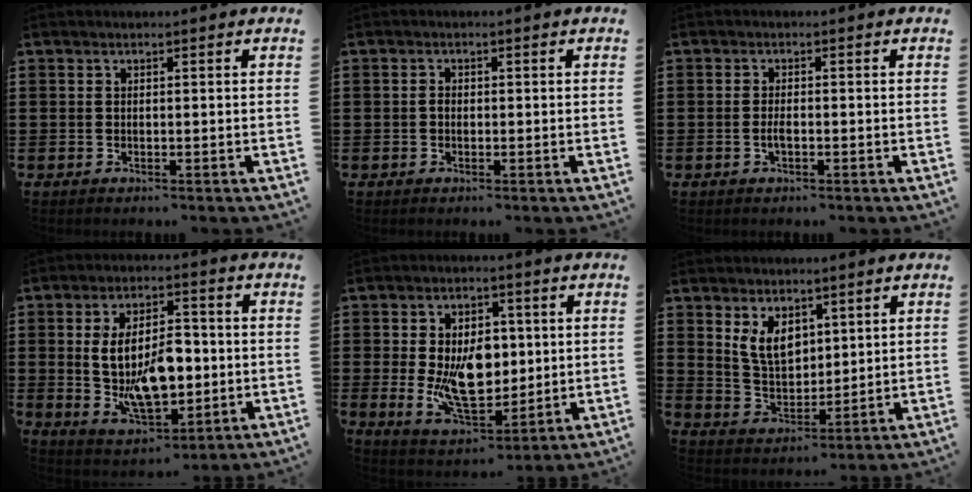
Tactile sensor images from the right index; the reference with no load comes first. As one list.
[{"total": 1.0, "force": [-0.2, 0.7, 0.7], "torque": [-0.015, 0.001, -0.005]}, {"total": 1.8, "force": [-0.5, 0.6, 1.7], "torque": [-0.032, 0.001, -0.008]}, {"total": 11.3, "force": [-0.5, 5.8, 9.7], "torque": [-0.179, -0.003, -0.015]}, {"total": 11.0, "force": [0.2, 6.6, 8.8], "torque": [-0.161, 0.001, 0.002]}, {"total": 6.5, "force": [3.1, 4.1, 4.0], "torque": [-0.085, 0.008, 0.057]}]